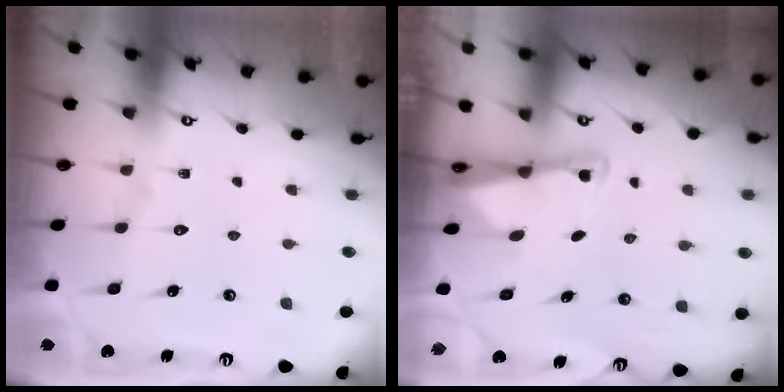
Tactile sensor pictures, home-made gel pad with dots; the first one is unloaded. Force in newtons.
{"total": 2.0, "press": 2.0, "slide": 0.3}